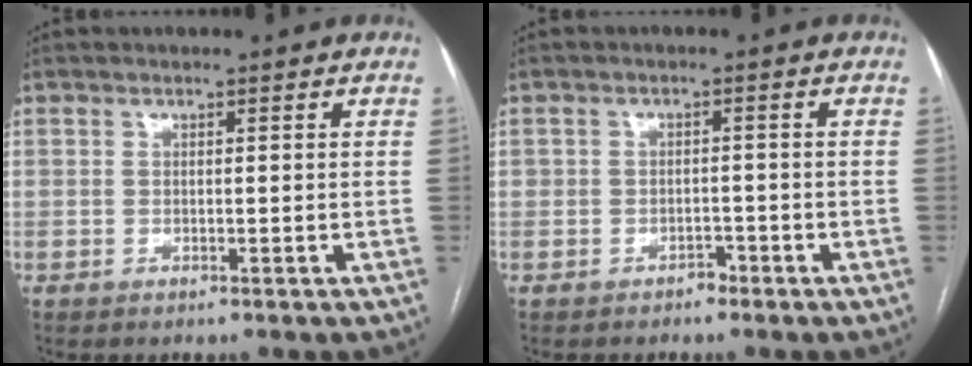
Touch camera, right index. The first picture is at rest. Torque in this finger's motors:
{"motor_torque": [-0.04, -0.06, -0.02, 0.00]}